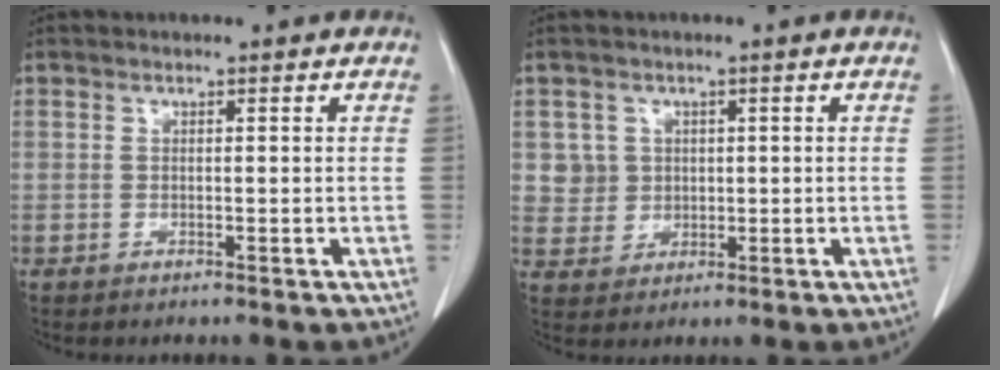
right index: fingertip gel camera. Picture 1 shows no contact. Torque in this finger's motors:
{"motor_torque": [0.17, -0.19, 0.02, 0.01]}